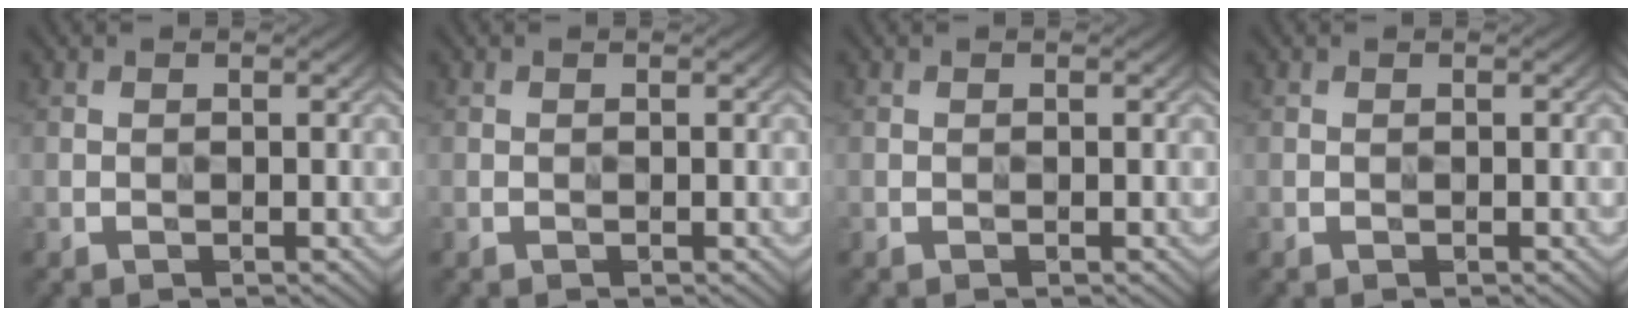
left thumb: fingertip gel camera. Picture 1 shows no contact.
{"total": 0.0}
{"total": 0.0}
{"total": 0.0}